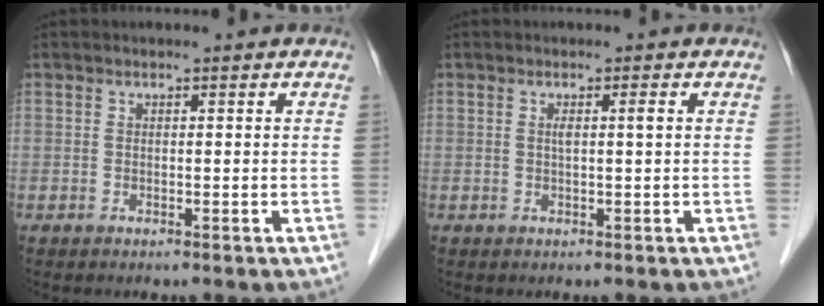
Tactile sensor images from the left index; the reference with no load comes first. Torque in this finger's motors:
{"motor_torque": [0.21, -0.19, 0.08, 0.04]}